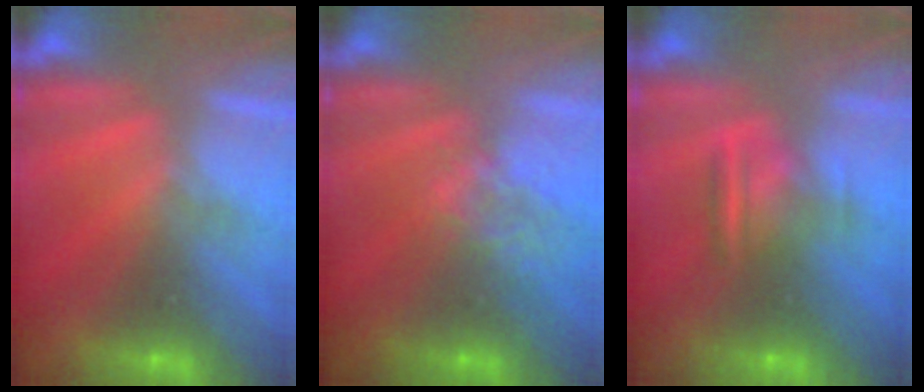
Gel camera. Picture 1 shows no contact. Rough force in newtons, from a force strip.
{"total": 4.2}
{"total": 8.2}